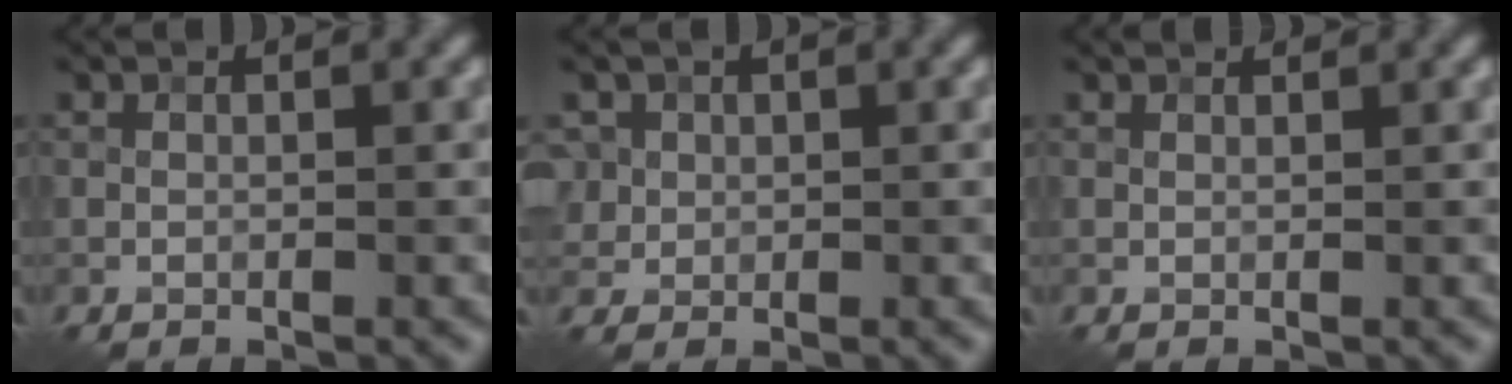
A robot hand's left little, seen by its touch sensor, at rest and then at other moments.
{"total": 3.3, "force": [1.3, 2.9, 1.0], "torque": [-0.021, 0.015, 0.020]}
{"total": 1.1, "force": [1.0, 0.1, 0.3], "torque": [-0.014, -0.002, 0.007]}